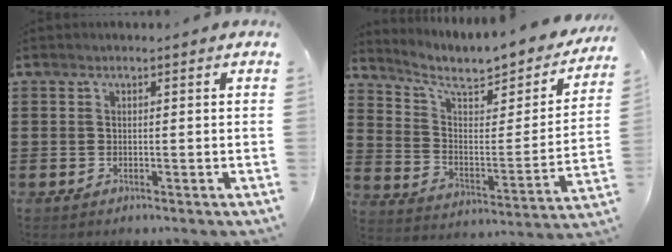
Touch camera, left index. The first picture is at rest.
{"total": 7.1, "force": [5.9, 2.0, 3.4], "torque": [-0.090, -0.048, 0.097]}